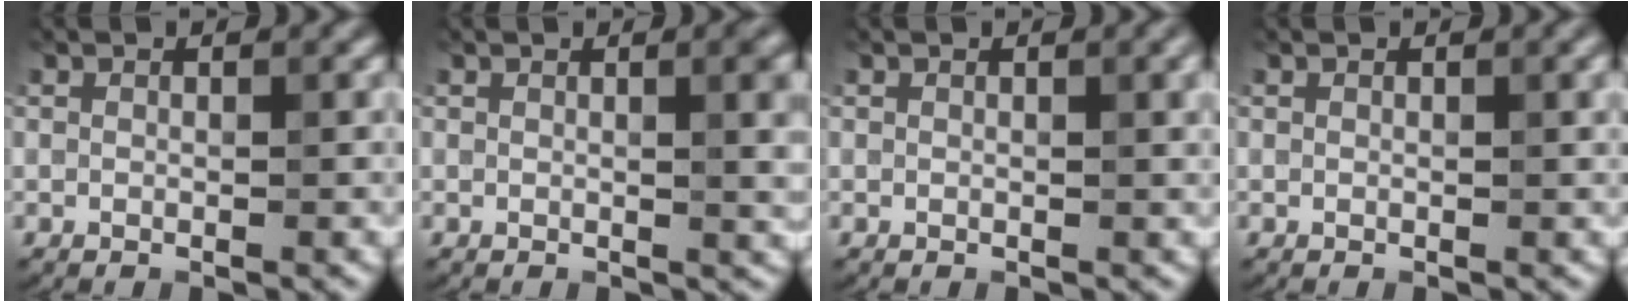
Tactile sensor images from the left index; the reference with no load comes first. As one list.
[{"total": 4.7, "force": [1.0, 1.6, 4.3], "torque": [-0.037, 0.010, 0.011]}, {"total": 1.6, "force": [0.6, 0.4, 1.4], "torque": [-0.015, 0.004, 0.007]}, {"total": 0.9, "force": [0.4, 0.2, 0.8], "torque": [-0.009, 0.003, 0.005]}]